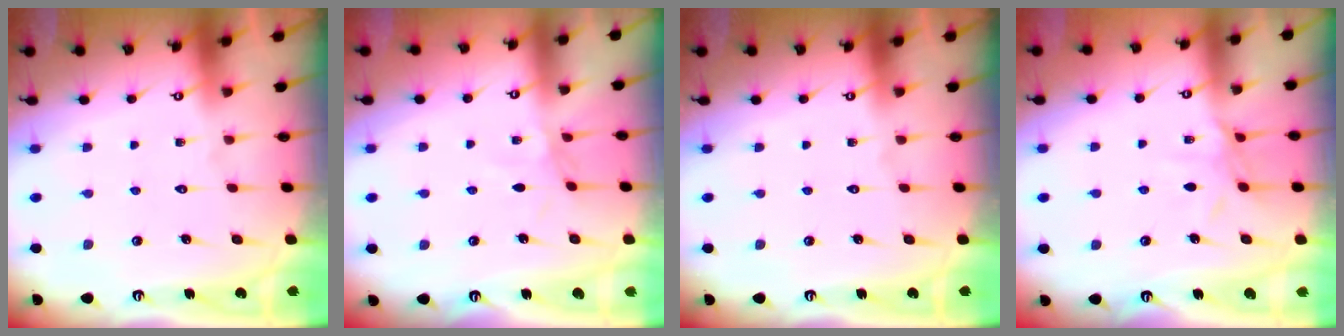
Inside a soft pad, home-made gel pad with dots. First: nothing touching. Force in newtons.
{"total": 2.1, "press": 2.1, "slide": 0.5}
{"total": 0.0}
{"total": 6.3, "press": 6.3, "slide": 0.6}